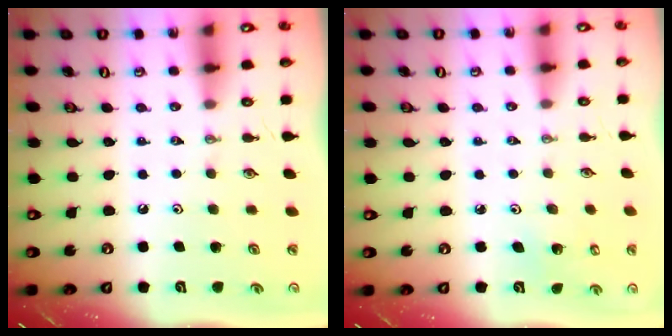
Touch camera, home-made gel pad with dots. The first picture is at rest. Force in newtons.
{"total": 2.0, "press": 2.0, "slide": 0.2}